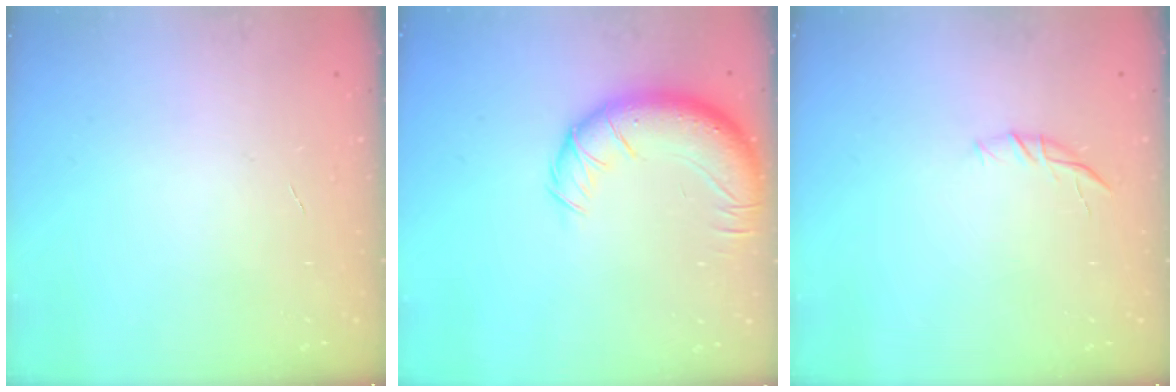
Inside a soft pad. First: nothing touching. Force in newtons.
{"total": 14.7, "press": 14.4, "slide": 3.0}
{"total": 6.8, "press": 6.6, "slide": 1.6}